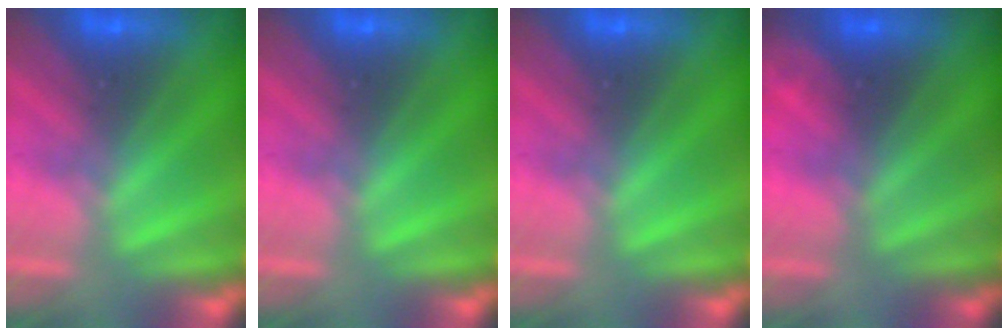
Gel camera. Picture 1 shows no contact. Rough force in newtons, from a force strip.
{"total": 0.0}
{"total": 0.0}
{"total": 1.8}